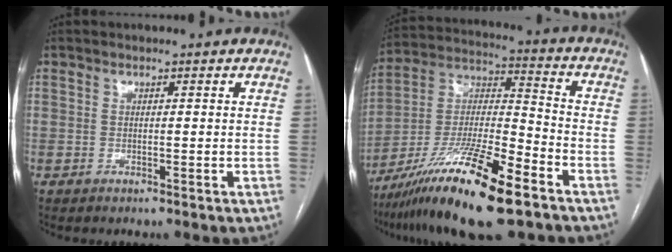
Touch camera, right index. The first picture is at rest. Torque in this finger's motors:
{"motor_torque": [1.14, -1.00, 1.05, 0.21]}